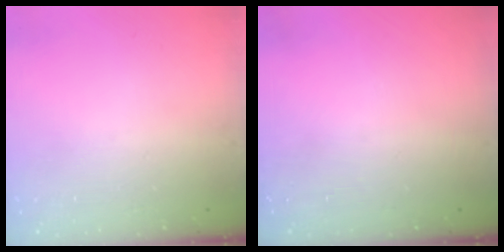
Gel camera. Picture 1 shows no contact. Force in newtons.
{"total": 0.0}